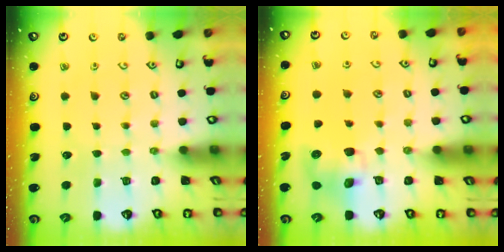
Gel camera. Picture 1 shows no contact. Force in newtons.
{"total": 8.3, "press": 8.2, "slide": 0.9}